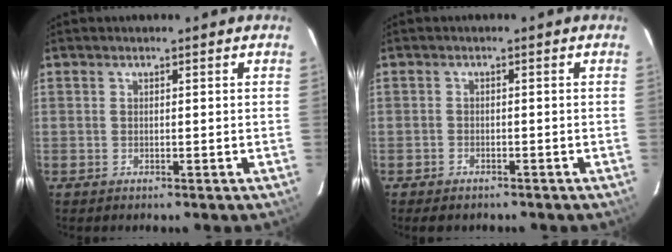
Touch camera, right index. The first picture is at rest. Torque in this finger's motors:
{"motor_torque": [0.06, -0.02, -0.04, -0.01]}